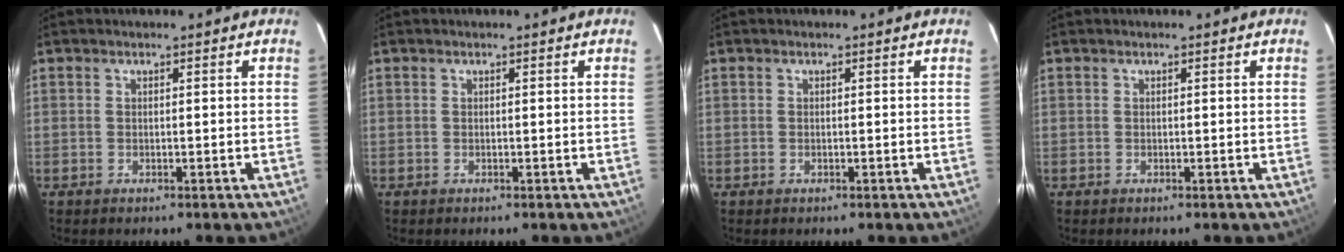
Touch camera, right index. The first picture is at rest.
{"total": 0.0}
{"total": 0.0}
{"total": 0.0}